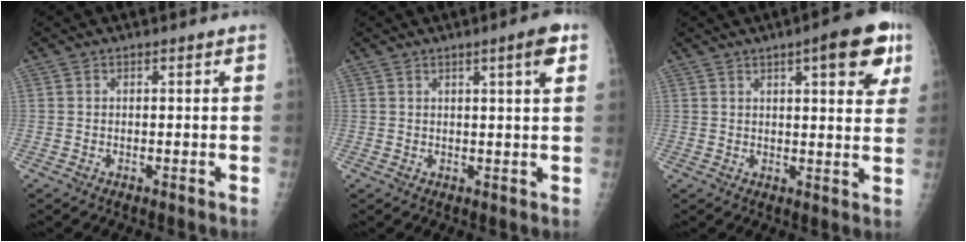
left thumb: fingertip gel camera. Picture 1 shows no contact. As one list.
[{"total": 4.3, "force": [2.0, 0.2, 3.7], "torque": [-0.050, -0.008, 0.028]}, {"total": 11.3, "force": [5.3, 3.2, 9.4], "torque": [-0.093, -0.015, 0.061]}]